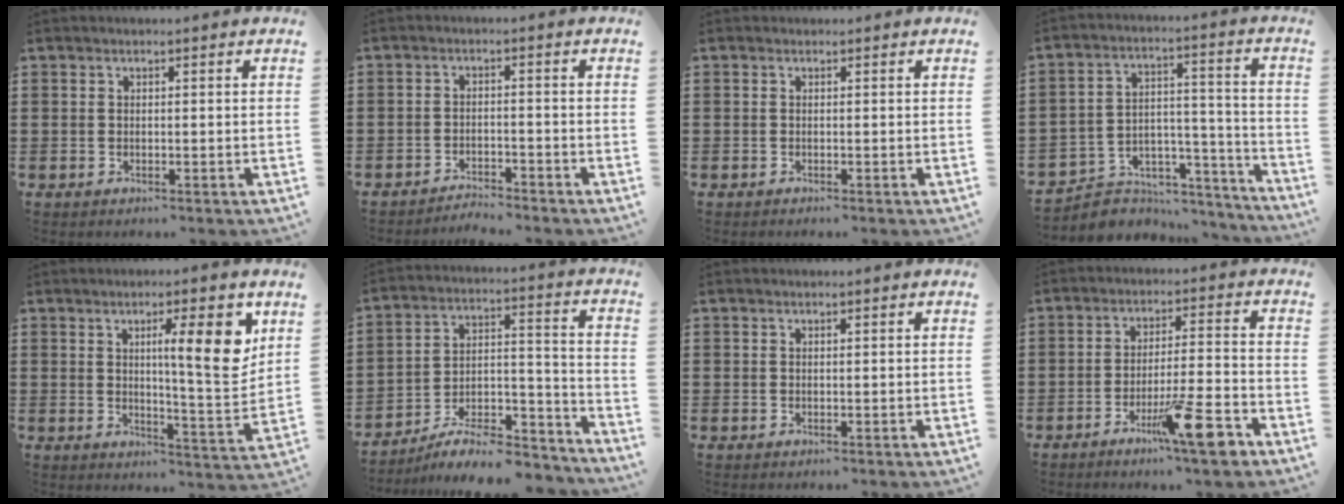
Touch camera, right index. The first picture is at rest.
{"total": 2.6, "force": [-2.6, -0.2, -0.3], "torque": [-0.003, 0.001, -0.056]}
{"total": 0.0}
{"total": 4.3, "force": [-3.4, 2.6, 0.6], "torque": [-0.020, 0.007, -0.069]}
{"total": 10.5, "force": [4.6, 1.2, 9.3], "torque": [-0.137, -0.021, 0.065]}
{"total": 9.4, "force": [-8.1, 2.4, 4.1], "torque": [-0.051, 0.025, -0.151]}
{"total": 0.0}
{"total": 10.4, "force": [-5.7, 0.6, 8.7], "torque": [-0.148, 0.000, -0.099]}